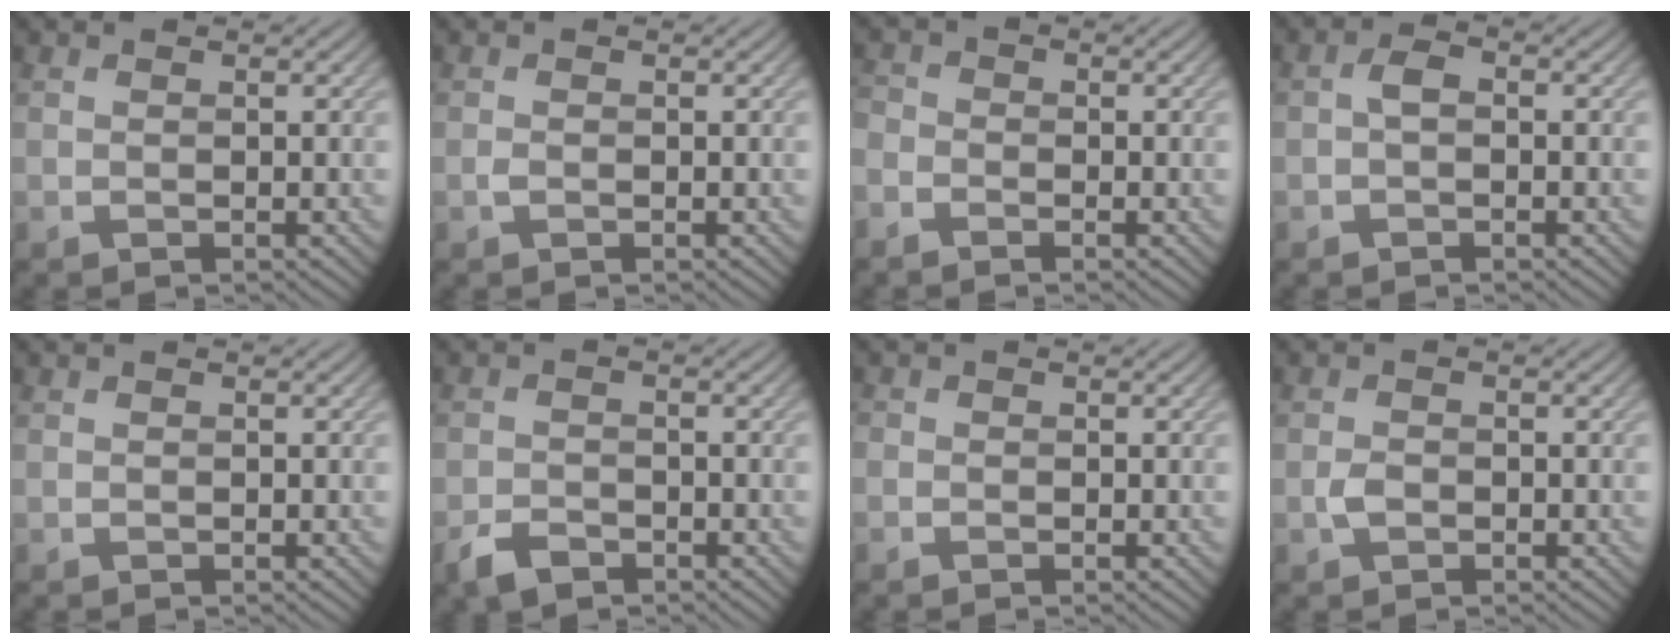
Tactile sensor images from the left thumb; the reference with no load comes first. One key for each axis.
{"total": 0.5, "fx": -0.3, "fy": 0.3, "fz": 0.4, "tx": -0.009, "ty": 0.000, "tz": -0.005}
{"total": 2.6, "fx": -1.9, "fy": 1.5, "fz": 0.9, "tx": -0.023, "ty": -0.001, "tz": -0.053}
{"total": 1.7, "fx": -0.5, "fy": 0.9, "fz": 1.3, "tx": -0.026, "ty": 0.007, "tz": -0.011}
{"total": 0.0}
{"total": 3.0, "fx": -2.2, "fy": 1.5, "fz": 1.4, "tx": -0.032, "ty": -0.004, "tz": -0.048}
{"total": 1.1, "fx": -0.6, "fy": 0.9, "fz": 0.2, "tx": -0.003, "ty": -0.004, "tz": -0.012}
{"total": 1.5, "fx": -0.6, "fy": 1.0, "fz": 0.9, "tx": -0.021, "ty": 0.000, "tz": -0.013}